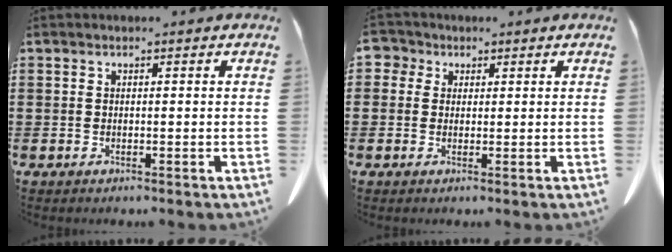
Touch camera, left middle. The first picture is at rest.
{"total": 2.7, "force": [1.1, 2.3, 0.8], "torque": [-0.019, 0.006, 0.016]}